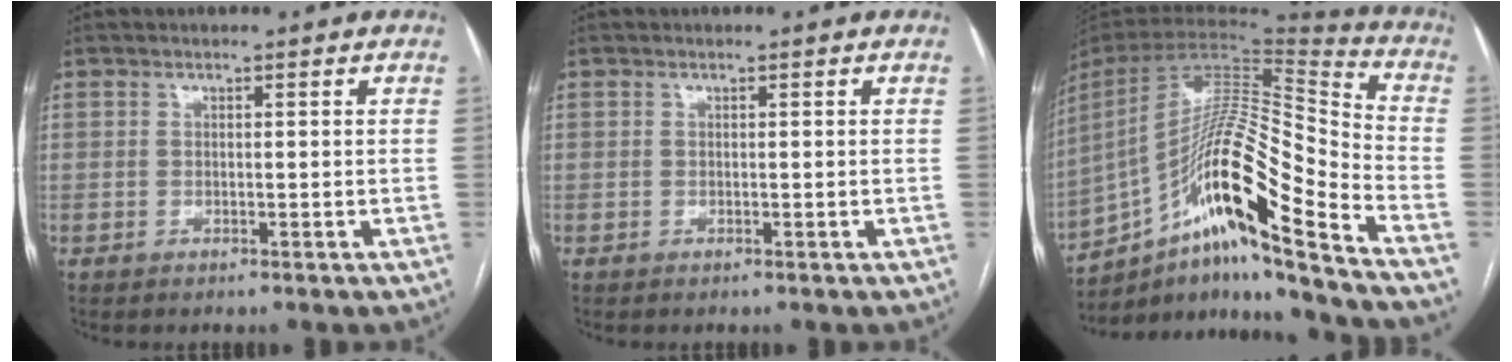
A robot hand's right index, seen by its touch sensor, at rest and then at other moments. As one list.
[{"total": 0.0}, {"total": 22.9, "force": [-13.4, 0.7, 18.5], "torque": [-0.328, 0.010, -0.240]}]